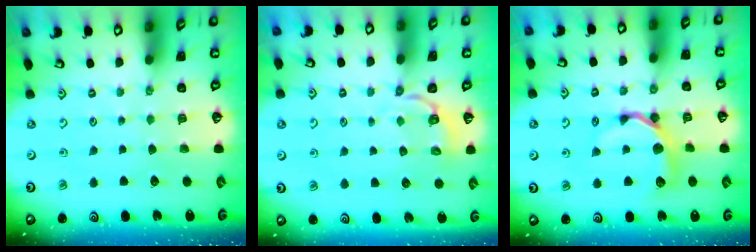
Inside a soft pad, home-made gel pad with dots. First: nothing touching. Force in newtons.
{"total": 3.2, "press": 2.1, "slide": 2.4}
{"total": 9.2, "press": 9.1, "slide": 0.9}